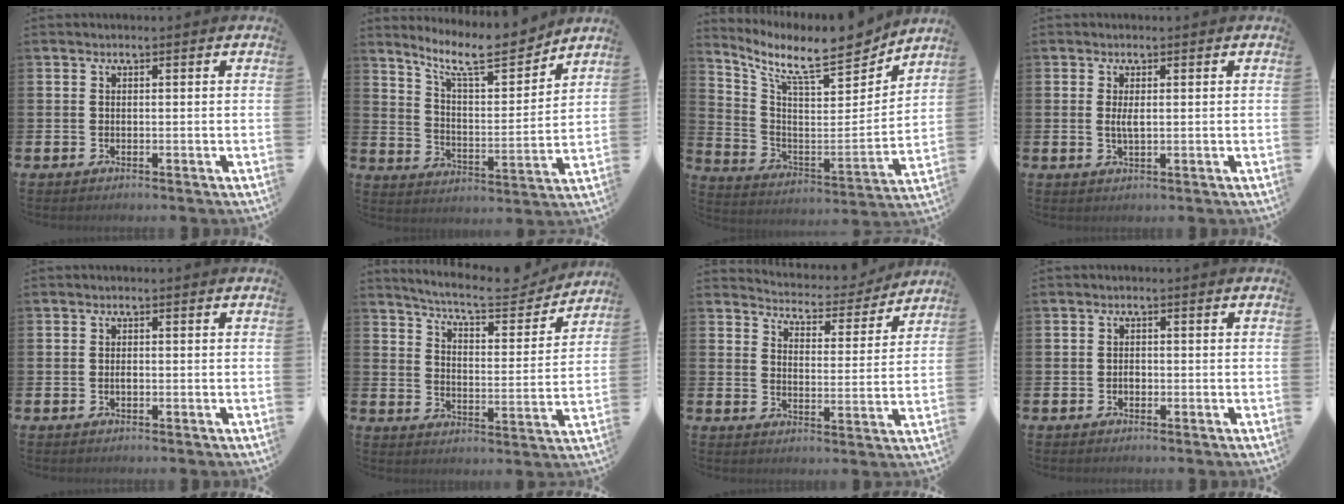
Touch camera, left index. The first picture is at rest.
{"total": 10.1, "force": [9.0, 2.0, 4.1], "torque": [-0.091, -0.061, 0.156]}
{"total": 11.7, "force": [9.9, 2.7, 5.6], "torque": [-0.120, -0.076, 0.161]}
{"total": 1.8, "force": [0.3, 0.6, 1.7], "torque": [-0.029, 0.001, 0.002]}
{"total": 0.7, "force": [-0.2, 0.3, 0.5], "torque": [-0.015, 0.003, -0.003]}
{"total": 7.5, "force": [7.0, 1.2, 2.2], "torque": [-0.061, -0.054, 0.115]}
{"total": 5.1, "force": [4.9, 1.0, 0.3], "torque": [-0.026, -0.044, 0.081]}
{"total": 1.0, "force": [-0.4, 0.7, 0.6], "torque": [-0.008, 0.002, -0.009]}